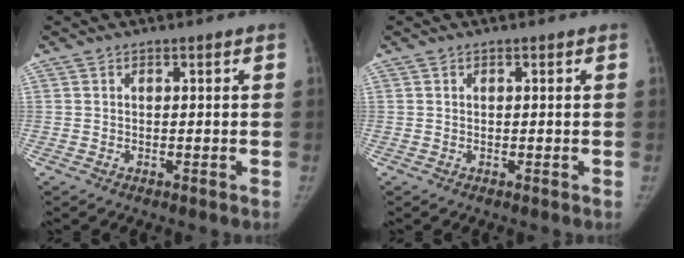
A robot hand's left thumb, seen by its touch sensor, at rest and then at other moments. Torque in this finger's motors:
{"motor_torque": [-0.07, 0.06, 0.10, -0.10, 0.00]}